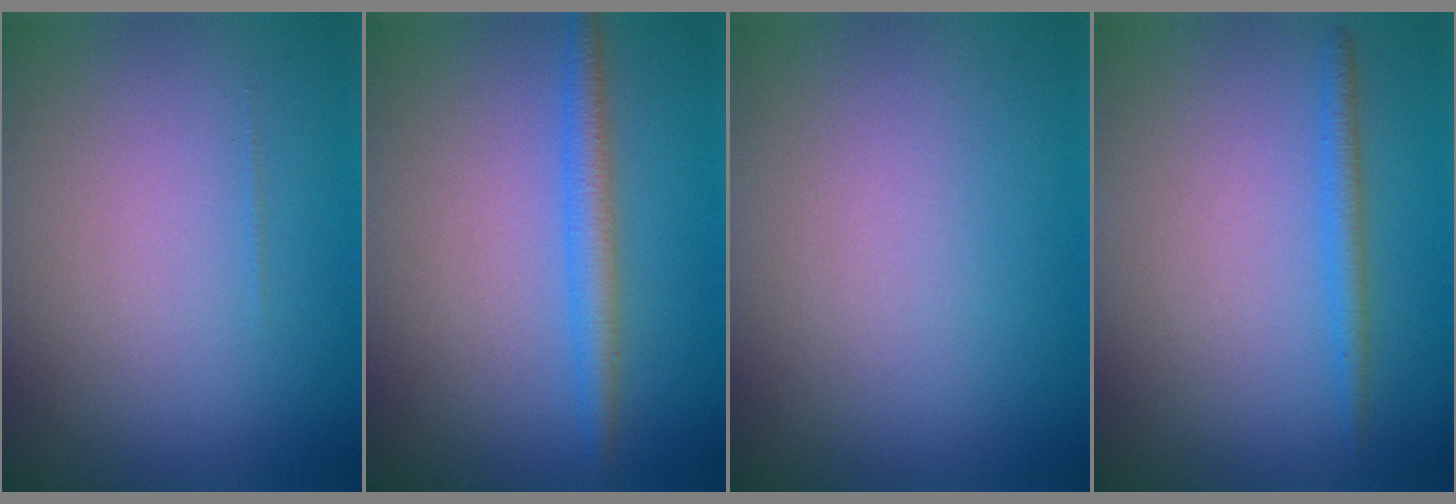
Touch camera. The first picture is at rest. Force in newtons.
{"total": 2.4, "press": 2.4, "slide": 0.2}
{"total": 0.0}
{"total": 1.6, "press": 1.6, "slide": 0.1}